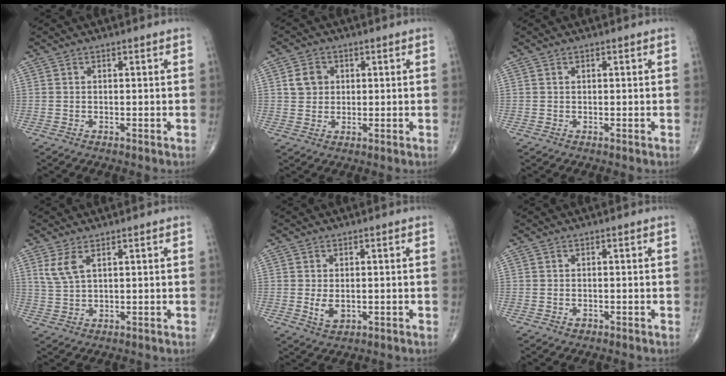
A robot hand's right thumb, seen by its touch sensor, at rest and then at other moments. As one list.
[{"total": 4.5, "force": [1.1, 3.9, 1.9], "torque": [-0.014, -0.001, 0.018]}, {"total": 0.0}, {"total": 4.1, "force": [2.1, 1.6, 3.1], "torque": [-0.070, -0.004, 0.052]}, {"total": 3.3, "force": [-0.2, 2.1, 2.6], "torque": [-0.040, -0.006, 0.003]}, {"total": 0.9, "force": [-0.4, 0.7, 0.4], "torque": [-0.004, 0.003, -0.003]}]